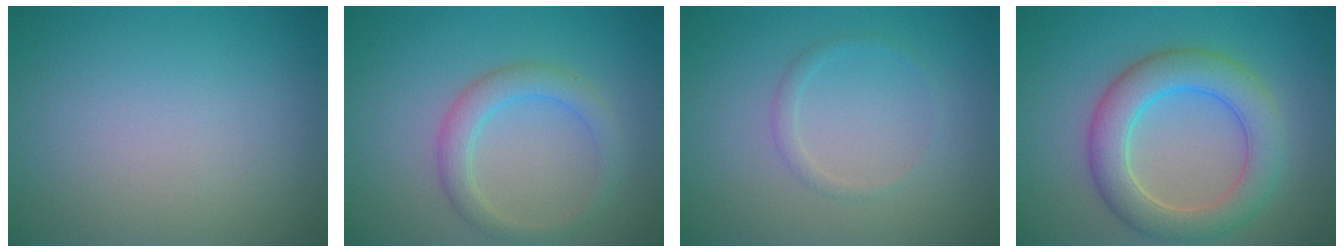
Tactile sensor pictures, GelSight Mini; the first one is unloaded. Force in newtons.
{"total": 2.8, "press": 2.8, "slide": 0.1}
{"total": 1.0, "press": 1.0, "slide": 0.0}
{"total": 5.8, "press": 5.8, "slide": 0.2}